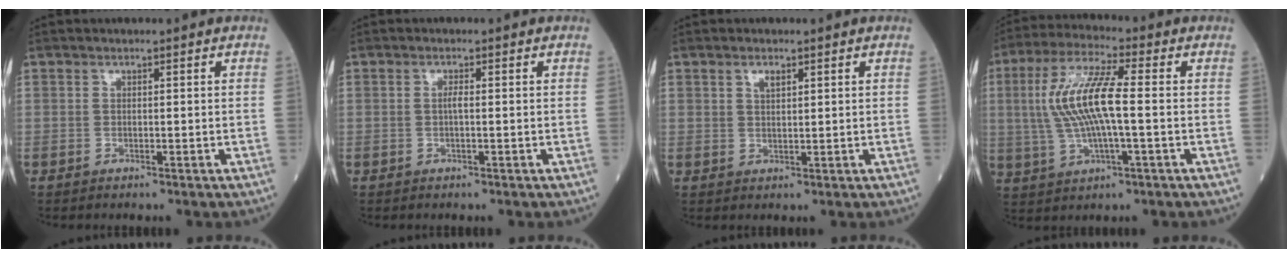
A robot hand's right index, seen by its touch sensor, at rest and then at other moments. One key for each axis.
{"total": 1.0, "fx": -0.1, "fy": 0.0, "fz": 1.0, "tx": -0.021, "ty": 0.000, "tz": -0.003}
{"total": 1.8, "fx": 1.0, "fy": 0.8, "fz": 1.2, "tx": -0.023, "ty": 0.001, "tz": 0.020}
{"total": 11.3, "fx": 0.3, "fy": 1.9, "fz": 11.1, "tx": -0.237, "ty": 0.013, "tz": 0.005}